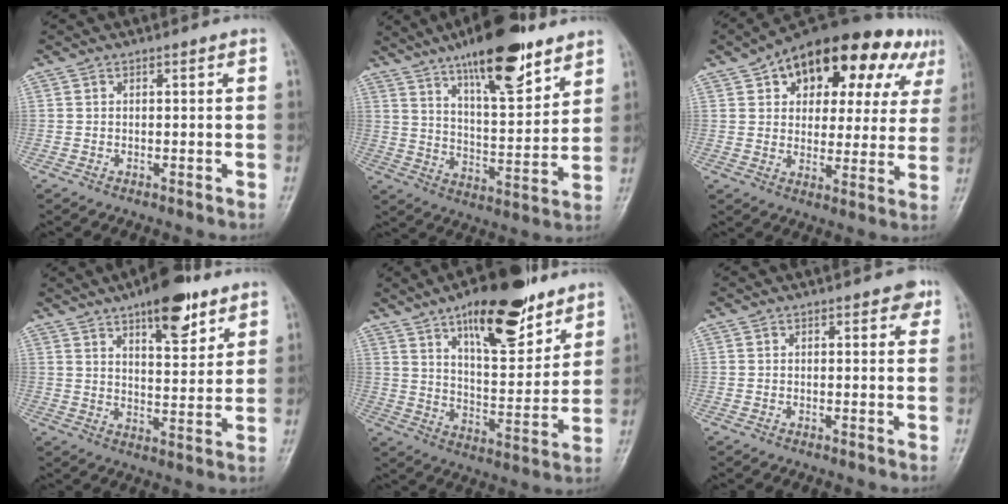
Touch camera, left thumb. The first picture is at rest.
{"total": 18.5, "force": [12.1, 5.7, 12.7], "torque": [-0.168, -0.061, 0.199]}
{"total": 22.5, "force": [11.1, 12.4, 15.1], "torque": [-0.166, 0.012, 0.156]}
{"total": 12.2, "force": [7.6, 4.6, 8.3], "torque": [-0.094, -0.041, 0.114]}
{"total": 18.7, "force": [11.8, 6.9, 12.7], "torque": [-0.152, -0.062, 0.191]}
{"total": 1.9, "force": [1.1, 1.1, 1.1], "torque": [0.003, -0.002, 0.008]}